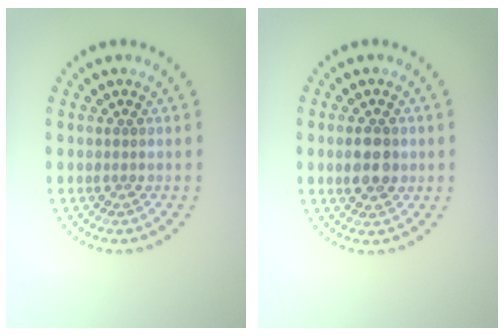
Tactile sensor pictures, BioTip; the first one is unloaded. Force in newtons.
{"total": 3.2, "press": 3.2, "slide": 0.2}